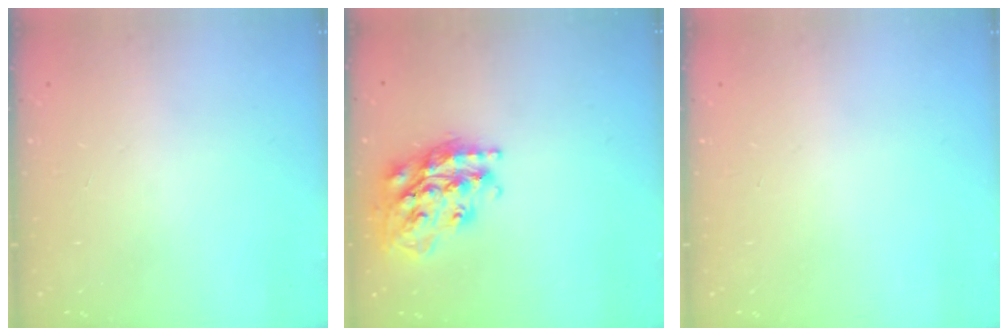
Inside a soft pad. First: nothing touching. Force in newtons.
{"total": 21.4, "press": 21.4, "slide": 1.6}
{"total": 0.0}